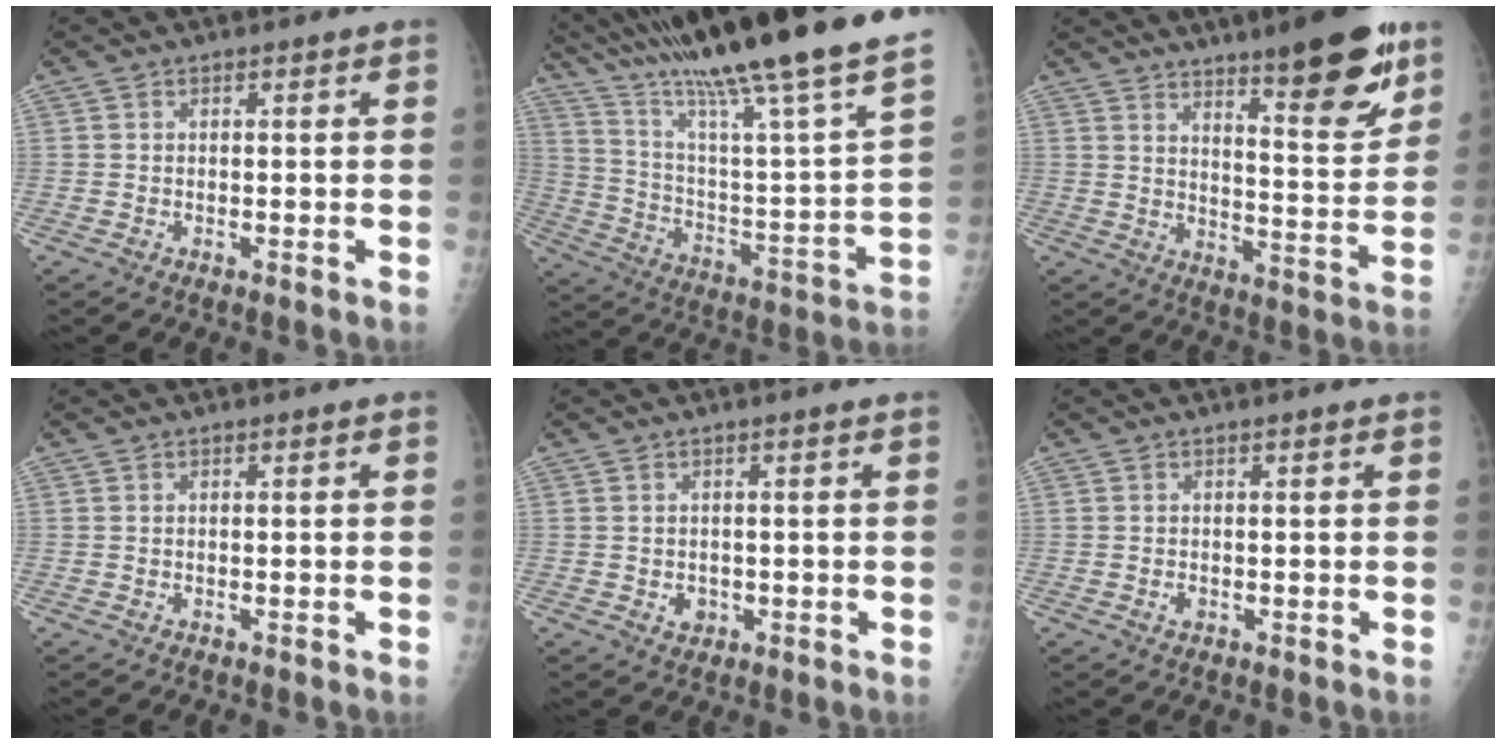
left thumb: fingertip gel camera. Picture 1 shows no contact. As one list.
[{"total": 35.6, "force": [26.7, 3.5, 23.3], "torque": [-0.363, -0.091, 0.403]}, {"total": 16.2, "force": [10.4, 3.6, 12.0], "torque": [-0.141, -0.066, 0.158]}, {"total": 0.0}, {"total": 1.7, "force": [-0.2, 1.4, 0.9], "torque": [-0.007, 0.001, 0.003]}, {"total": 0.9, "force": [0.1, 0.5, 0.7], "torque": [-0.013, 0.006, 0.005]}]